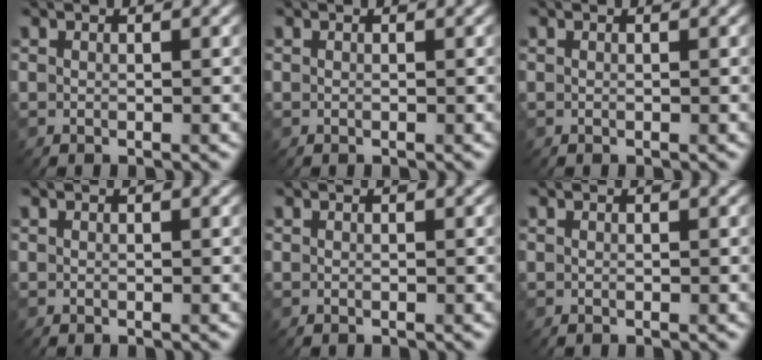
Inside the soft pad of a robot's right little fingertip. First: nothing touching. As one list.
[{"total": 0.0}, {"total": 0.0}, {"total": 0.0}, {"total": 0.0}, {"total": 0.0}]